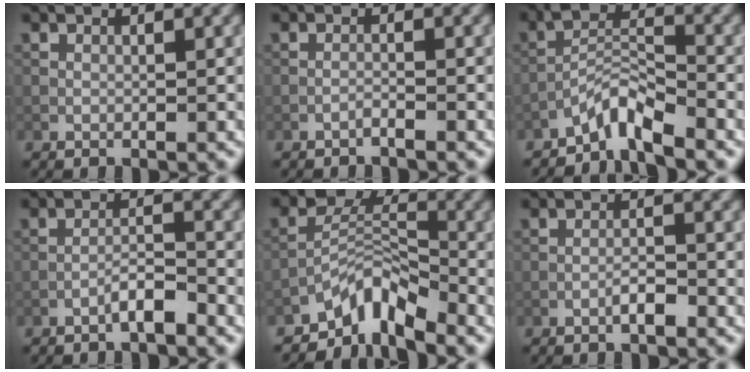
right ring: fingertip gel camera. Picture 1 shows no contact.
{"total": 0.8, "force": [-0.7, 0.0, 0.3], "torque": [-0.006, 0.005, -0.017]}
{"total": 3.6, "force": [-3.1, 0.5, 1.8], "torque": [-0.030, 0.012, -0.066]}
{"total": 2.4, "force": [-1.7, 0.3, 1.7], "torque": [-0.027, 0.012, -0.033]}
{"total": 4.7, "force": [-3.8, 1.9, 2.1], "torque": [-0.018, 0.007, -0.080]}
{"total": 1.5, "force": [-1.0, 0.2, 1.2], "torque": [-0.020, 0.005, -0.020]}